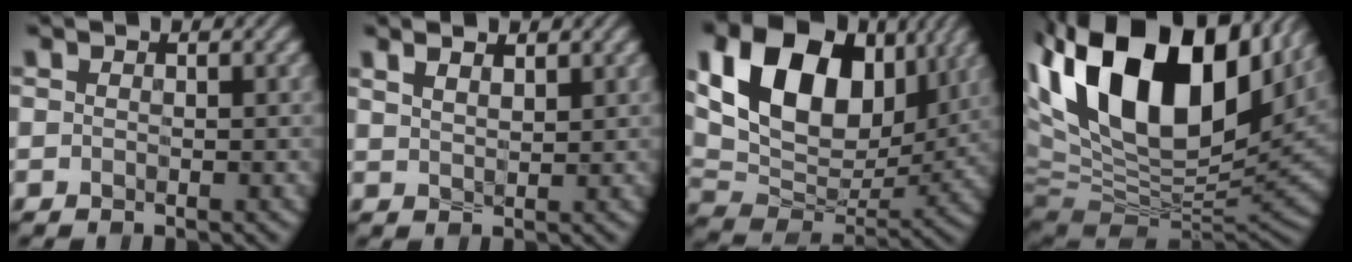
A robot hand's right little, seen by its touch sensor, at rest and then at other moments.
{"total": 3.2, "force": [2.2, 1.3, 1.9], "torque": [-0.029, 0.019, 0.019]}
{"total": 15.0, "force": [5.2, 10.0, 9.8], "torque": [-0.194, 0.024, 0.095]}
{"total": 18.5, "force": [7.2, 10.1, 13.7], "torque": [-0.260, 0.031, 0.125]}